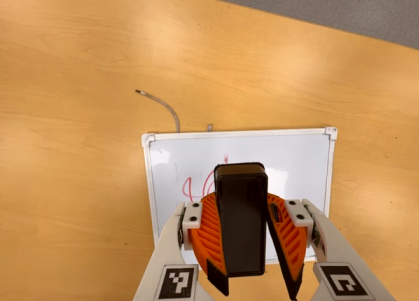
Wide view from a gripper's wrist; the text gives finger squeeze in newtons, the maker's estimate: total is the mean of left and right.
{"total": 9.6, "left": 10.5, "right": 8.7}